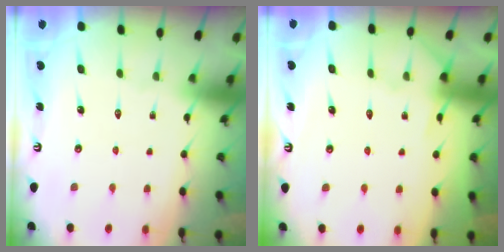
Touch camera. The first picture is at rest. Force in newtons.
{"total": 6.2, "press": 6.1, "slide": 0.8}